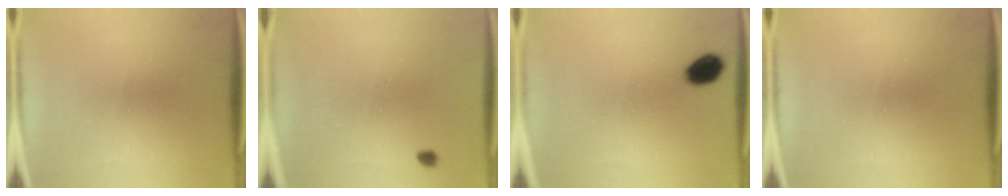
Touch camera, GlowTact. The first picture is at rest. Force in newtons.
{"total": 0.9}
{"total": 5.1}
{"total": 0.0}